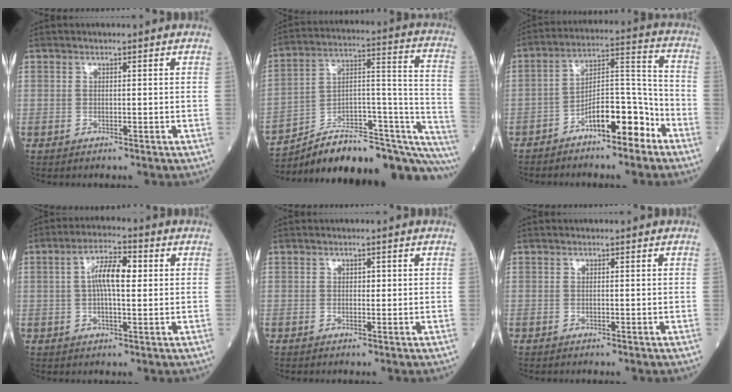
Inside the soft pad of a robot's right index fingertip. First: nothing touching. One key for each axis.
{"total": 26.0, "fx": -21.3, "fy": 6.4, "fz": 13.4, "tx": -0.129, "ty": 0.052, "tz": -0.308}
{"total": 9.8, "fx": -6.1, "fy": 3.2, "fz": 7.0, "tx": -0.114, "ty": 0.032, "tz": -0.103}
{"total": 6.8, "fx": 1.1, "fy": 2.0, "fz": 6.4, "tx": -0.122, "ty": 0.017, "tz": 0.018}
{"total": 0.7, "fx": 0.1, "fy": 0.5, "fz": 0.5, "tx": -0.003, "ty": 0.002, "tz": 0.001}
{"total": 0.0}